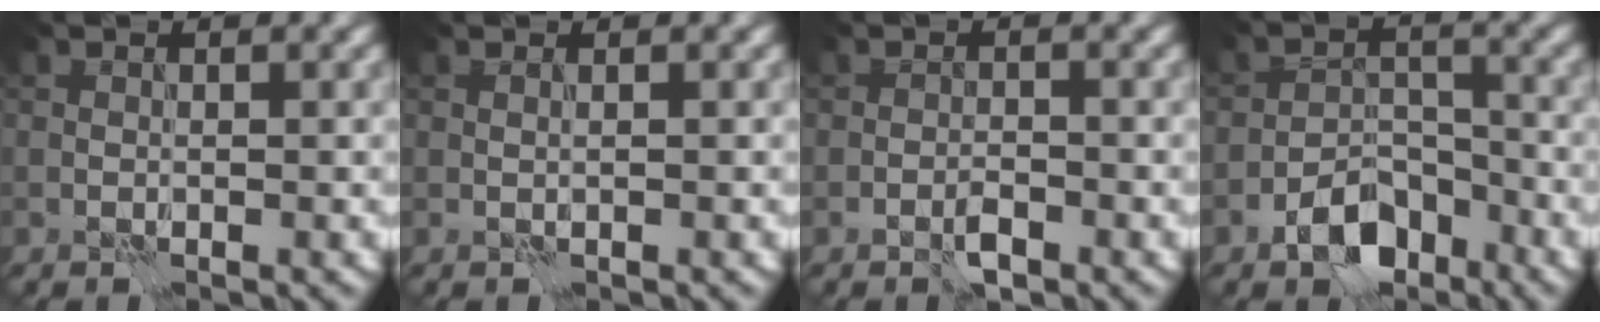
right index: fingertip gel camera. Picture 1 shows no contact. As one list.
[{"total": 0.5, "force": [0.3, 0.1, 0.4], "torque": [-0.011, -0.002, 0.000]}, {"total": 1.6, "force": [-1.1, 0.7, 1.1], "torque": [-0.018, 0.003, -0.021]}, {"total": 4.9, "force": [-3.2, 2.6, 2.6], "torque": [-0.035, 0.003, -0.062]}]